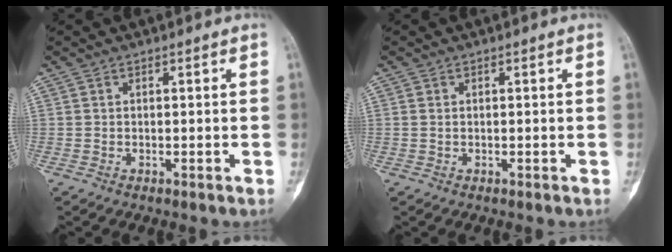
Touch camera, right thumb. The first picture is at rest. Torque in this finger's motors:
{"motor_torque": [-0.34, 0.03, 0.05, -0.20, -0.05]}